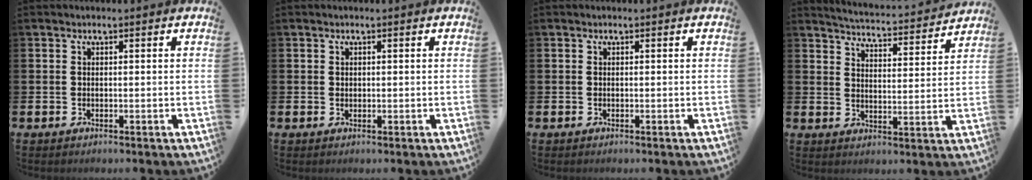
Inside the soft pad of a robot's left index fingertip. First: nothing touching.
{"total": 0.7, "force": [0.5, 0.5, 0.2], "torque": [0.007, 0.001, 0.005]}
{"total": 0.0}
{"total": 4.6, "force": [4.6, 0.1, 0.5], "torque": [-0.024, -0.043, 0.075]}